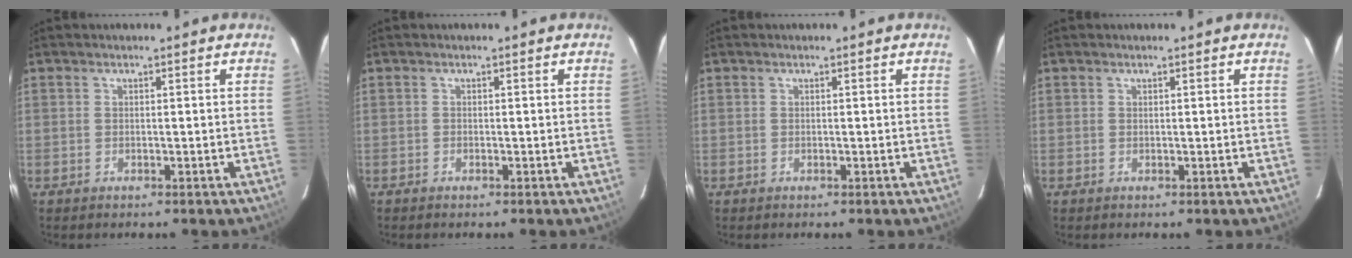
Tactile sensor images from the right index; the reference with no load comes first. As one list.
[{"total": 0.0}, {"total": 0.0}, {"total": 0.0}]